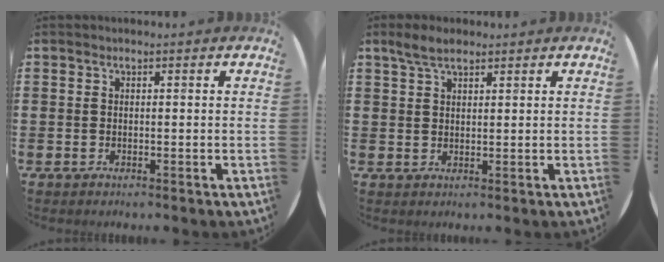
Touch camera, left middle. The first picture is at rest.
{"total": 3.2, "force": [2.5, 1.2, 1.6], "torque": [-0.028, 0.003, 0.045]}